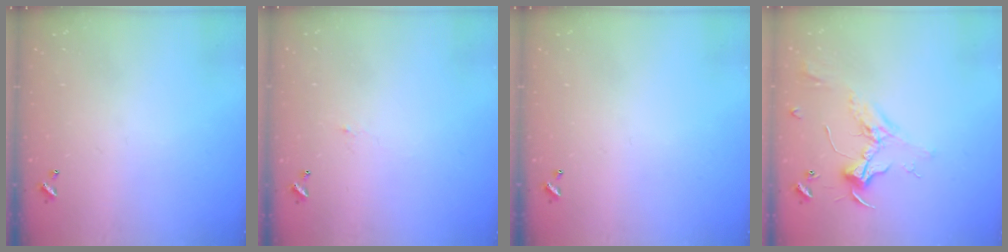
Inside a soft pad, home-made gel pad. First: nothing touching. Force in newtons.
{"total": 0.8, "press": 0.7, "slide": 0.5}
{"total": 0.0}
{"total": 2.4, "press": 2.3, "slide": 0.9}